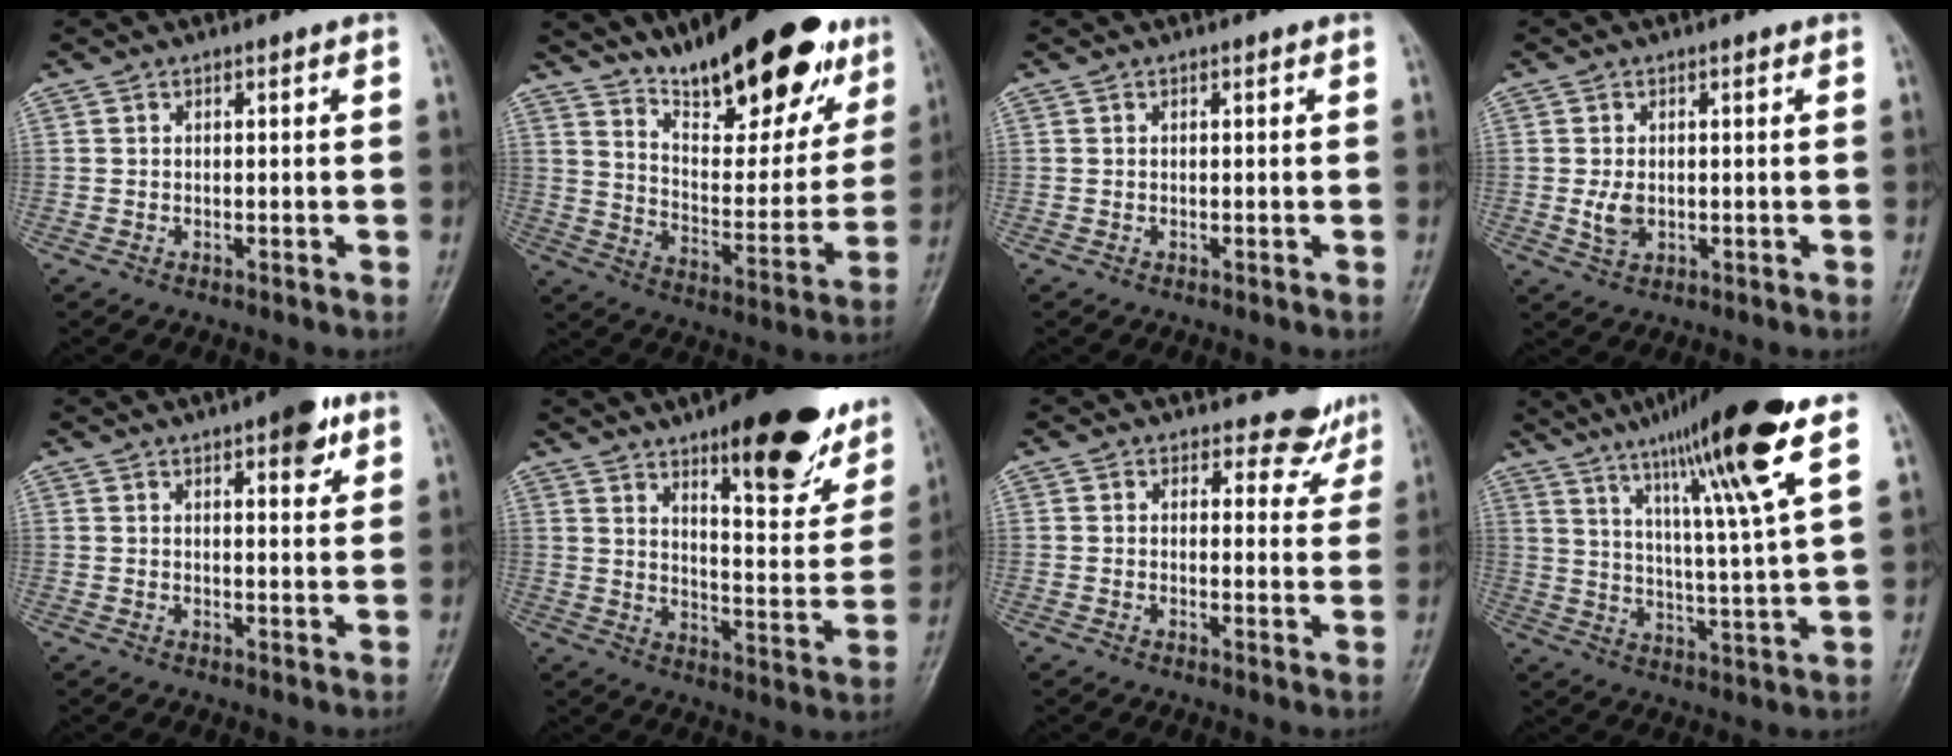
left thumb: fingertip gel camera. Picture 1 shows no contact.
{"total": 23.6, "force": [16.5, 7.7, 15.0], "torque": [-0.177, -0.081, 0.263]}
{"total": 0.0}
{"total": 3.1, "force": [-0.1, 2.2, 2.2], "torque": [-0.041, -0.006, 0.003]}
{"total": 6.7, "force": [3.8, 2.4, 4.9], "torque": [-0.048, -0.014, 0.045]}
{"total": 24.2, "force": [14.9, 8.0, 17.3], "torque": [-0.185, -0.063, 0.210]}
{"total": 5.8, "force": [5.0, 2.9, 0.1], "torque": [0.030, -0.036, 0.044]}
{"total": 19.8, "force": [11.7, 0.6, 15.9], "torque": [-0.249, -0.044, 0.187]}